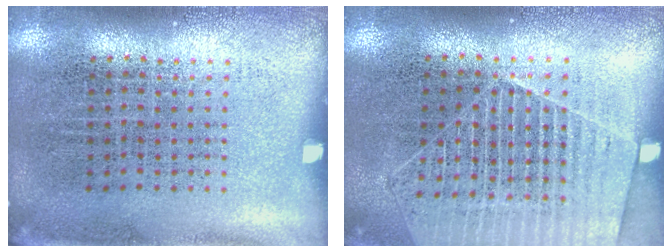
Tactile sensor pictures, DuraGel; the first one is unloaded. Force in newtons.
{"total": 1.4, "press": 1.3, "slide": 0.5}